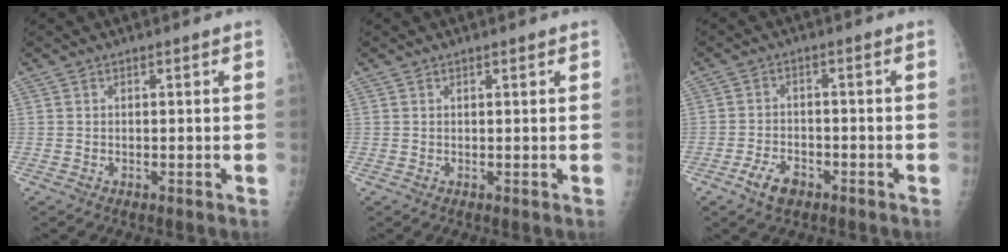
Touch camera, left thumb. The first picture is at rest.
{"total": 0.7, "force": [0.5, 0.2, 0.5], "torque": [-0.006, -0.001, 0.007]}
{"total": 4.9, "force": [-2.9, 2.7, 2.7], "torque": [-0.049, 0.017, -0.050]}